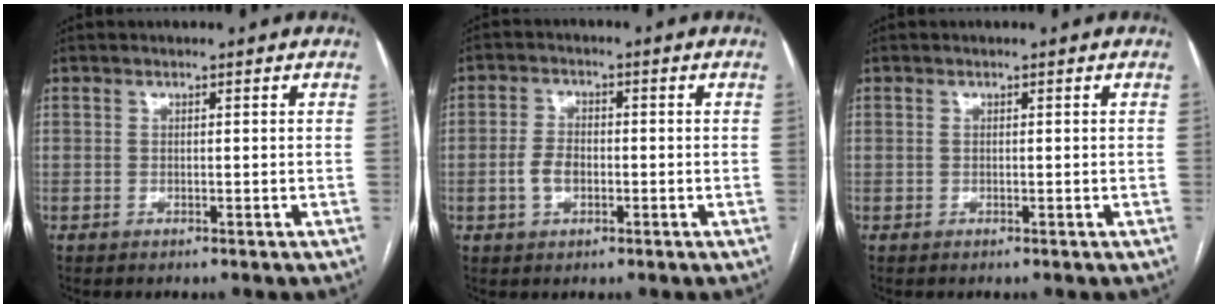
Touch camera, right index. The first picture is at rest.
{"total": 4.1, "force": [-1.1, 2.5, 3.0], "torque": [-0.066, 0.007, -0.018]}
{"total": 0.0}